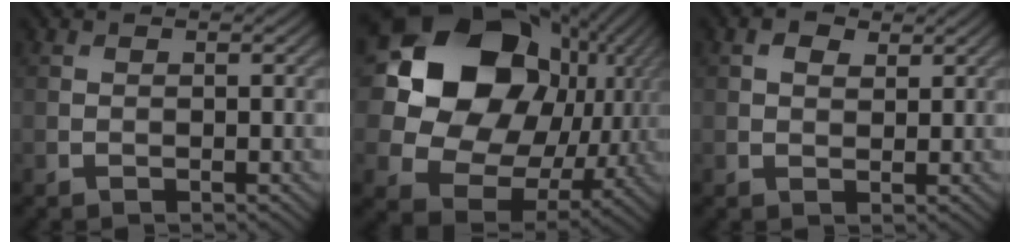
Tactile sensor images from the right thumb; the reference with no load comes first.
{"total": 21.7, "force": [5.7, 18.0, 10.7], "torque": [-0.298, 0.011, 0.129]}
{"total": 2.3, "force": [1.1, 1.3, 1.4], "torque": [-0.030, 0.001, 0.021]}